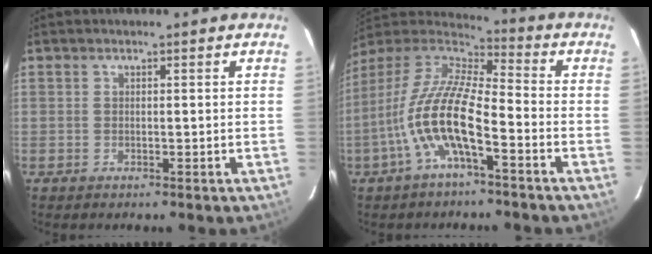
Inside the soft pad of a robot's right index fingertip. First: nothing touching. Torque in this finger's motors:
{"motor_torque": [1.18, -0.04, 1.05, 0.21]}